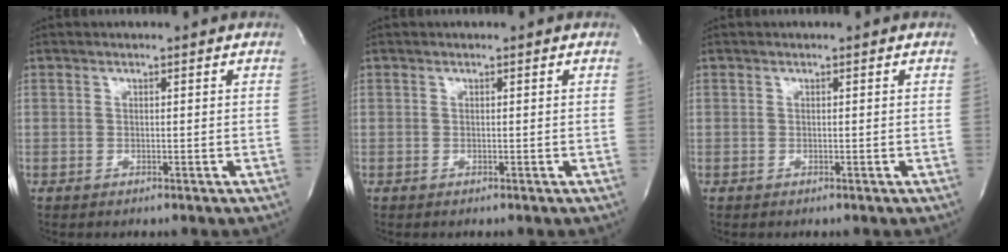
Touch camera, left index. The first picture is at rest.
{"total": 0.0}
{"total": 0.0}